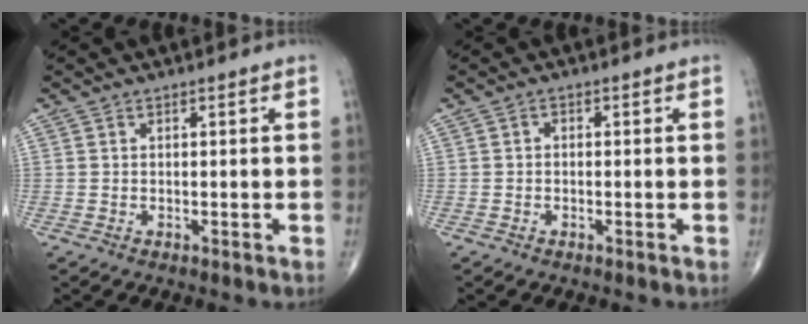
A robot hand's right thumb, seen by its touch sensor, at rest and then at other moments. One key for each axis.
{"total": 0.8, "fx": -0.2, "fy": 0.6, "fz": 0.4, "tx": 0.001, "ty": 0.003, "tz": -0.010}